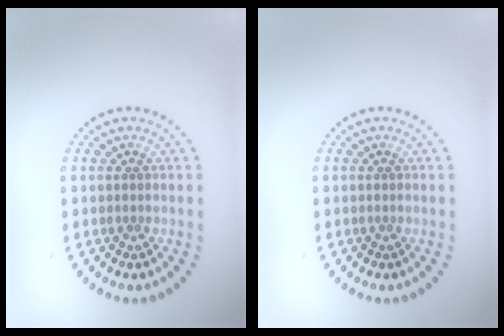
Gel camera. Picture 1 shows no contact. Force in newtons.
{"total": 0.0}